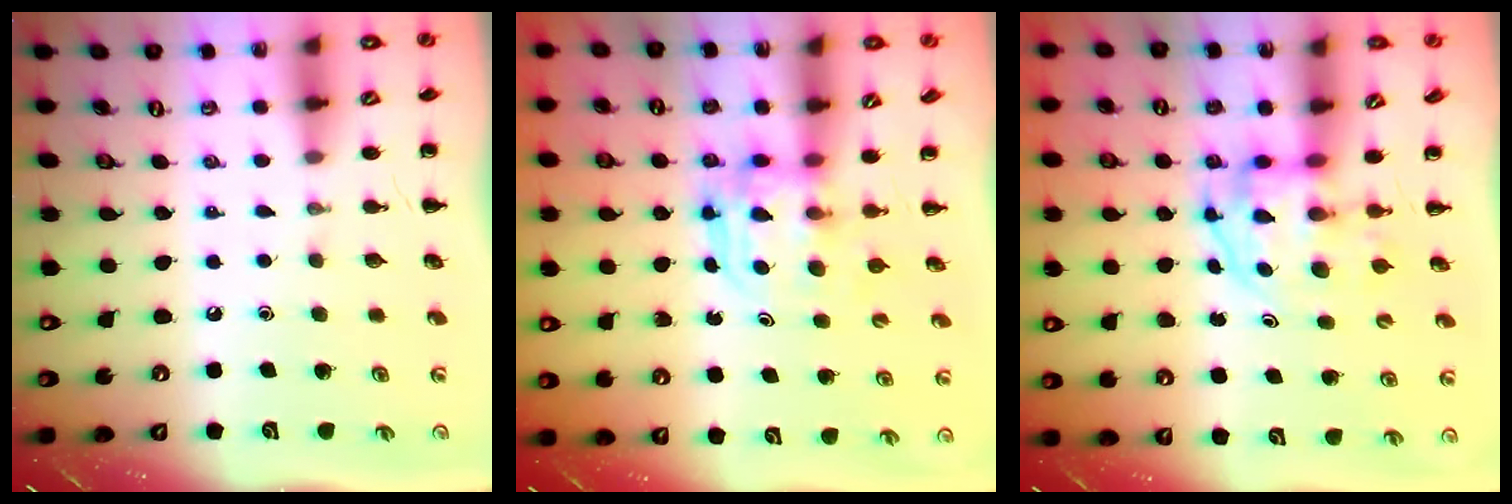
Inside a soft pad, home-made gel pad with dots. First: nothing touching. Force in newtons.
{"total": 3.6, "press": 3.6, "slide": 0.3}
{"total": 3.4, "press": 3.4, "slide": 0.4}